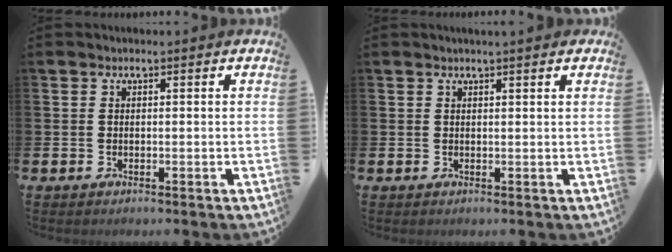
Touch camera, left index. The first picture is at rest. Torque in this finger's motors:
{"motor_torque": [1.03, -1.11, 0.33, 0.05]}